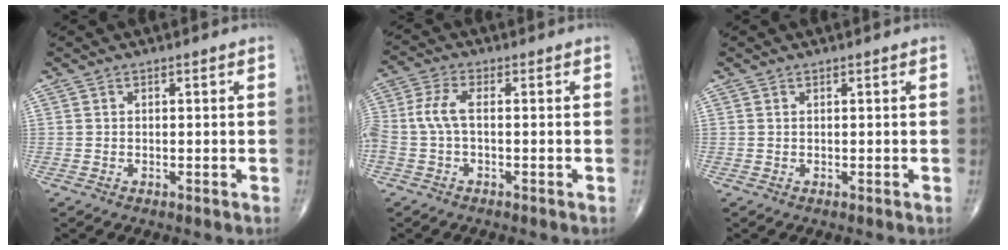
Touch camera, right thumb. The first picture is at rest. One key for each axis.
{"total": 5.6, "fx": -0.6, "fy": 2.5, "fz": 5.1, "tx": -0.135, "ty": 0.016, "tz": -0.017}
{"total": 0.0}